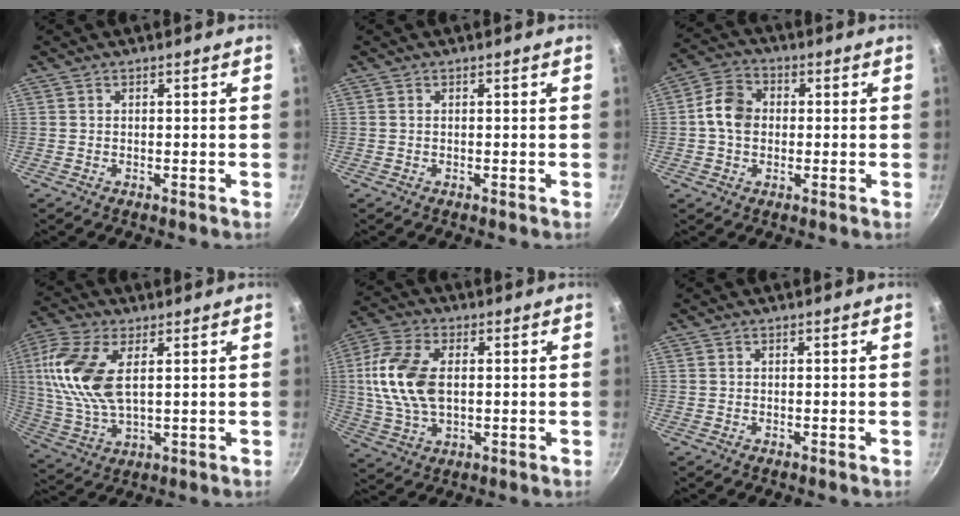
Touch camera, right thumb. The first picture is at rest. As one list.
[{"total": 0.0}, {"total": 7.8, "force": [0.1, 6.1, 4.9], "torque": [-0.071, 0.018, -0.012]}, {"total": 14.4, "force": [3.5, 7.3, 11.9], "torque": [-0.240, -0.004, 0.070]}, {"total": 13.8, "force": [1.4, 8.2, 11.0], "torque": [-0.216, 0.007, 0.022]}, {"total": 0.0}]